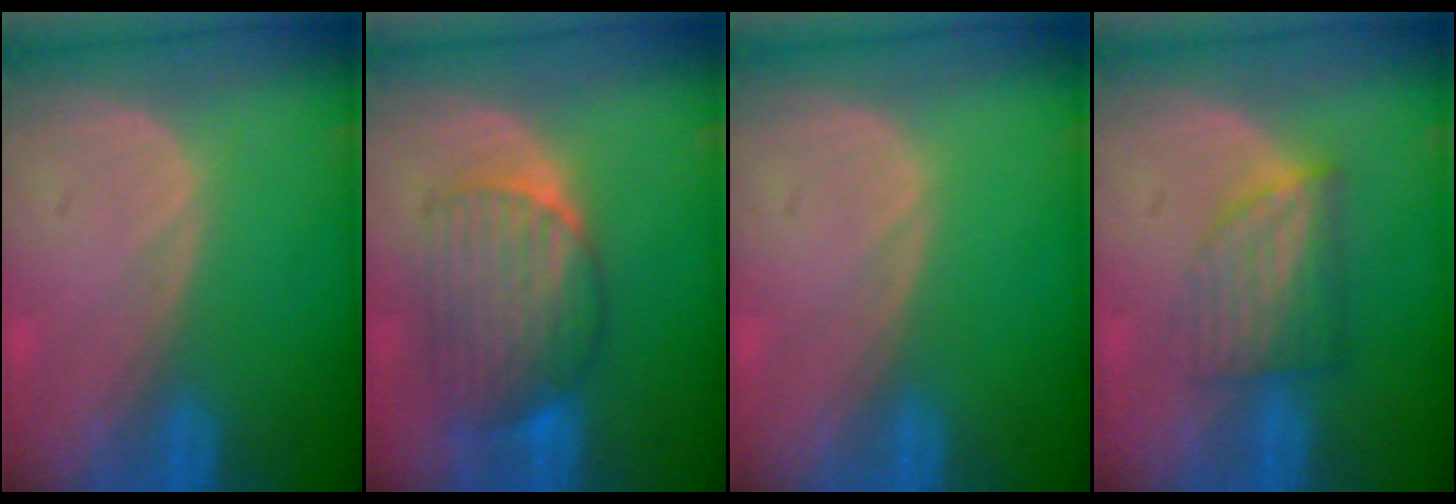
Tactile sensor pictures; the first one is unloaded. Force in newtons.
{"total": 7.4, "press": 7.3, "slide": 0.9}
{"total": 0.0}
{"total": 6.1, "press": 5.4, "slide": 2.8}